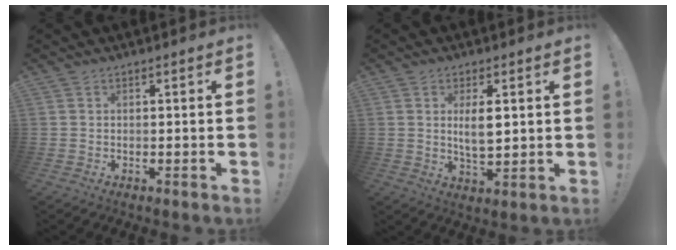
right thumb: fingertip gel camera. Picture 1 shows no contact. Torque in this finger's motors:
{"motor_torque": [0.11, 0.34, 0.56, -0.02, 0.03]}